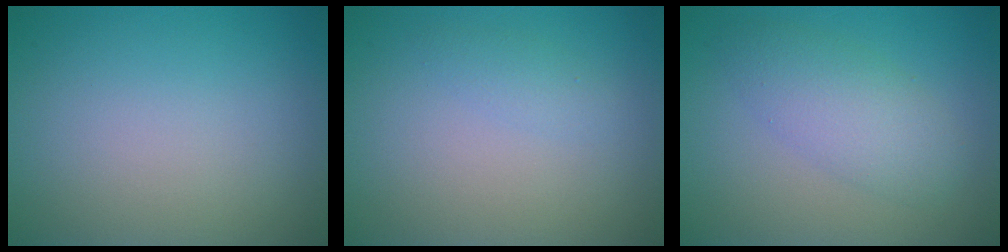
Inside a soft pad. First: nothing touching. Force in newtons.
{"total": 1.0, "press": 1.0, "slide": 0.0}
{"total": 3.8, "press": 3.8, "slide": 0.1}